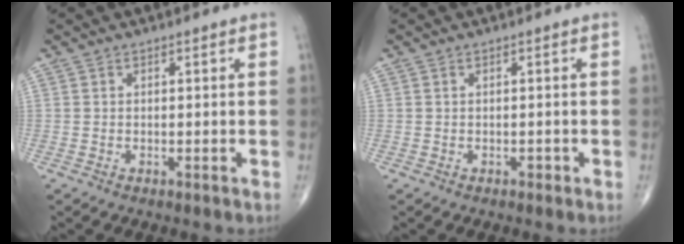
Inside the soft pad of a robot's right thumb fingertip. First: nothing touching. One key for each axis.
{"total": 0.6, "fx": -0.2, "fy": 0.4, "fz": 0.4, "tx": -0.002, "ty": 0.002, "tz": -0.005}